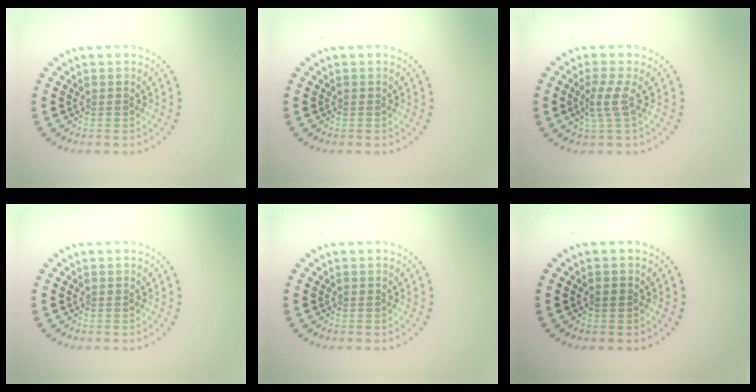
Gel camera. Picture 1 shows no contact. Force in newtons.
{"total": 0.0}
{"total": 2.2, "press": 1.6, "slide": 1.5}
{"total": 0.0}
{"total": 0.0}
{"total": 0.9, "press": 0.9, "slide": 0.0}